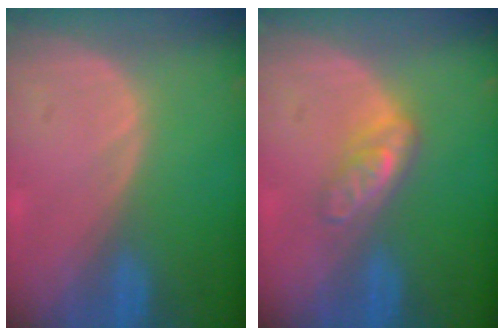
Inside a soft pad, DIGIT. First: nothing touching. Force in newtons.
{"total": 4.8, "press": 4.2, "slide": 2.3}